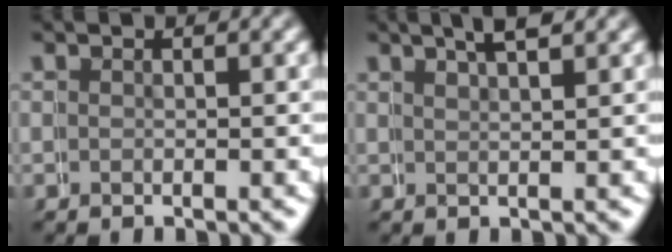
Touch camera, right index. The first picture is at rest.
{"total": 2.5, "force": [2.0, -0.7, 1.2], "torque": [-0.004, 0.011, 0.035]}